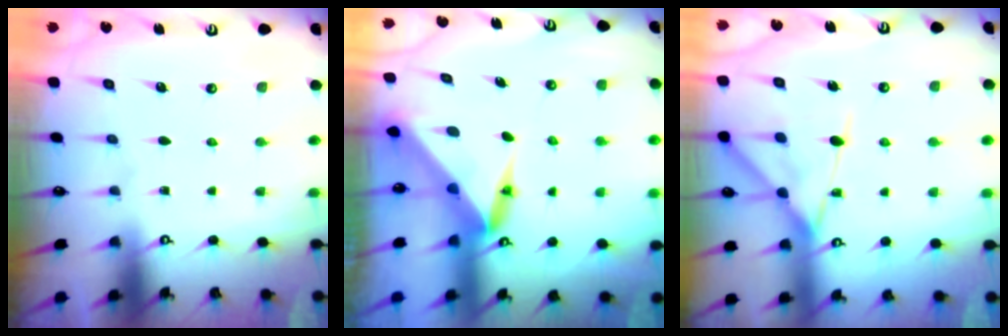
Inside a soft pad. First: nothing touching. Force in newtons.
{"total": 4.0, "press": 4.0, "slide": 0.1}
{"total": 13.4, "press": 13.3, "slide": 1.4}